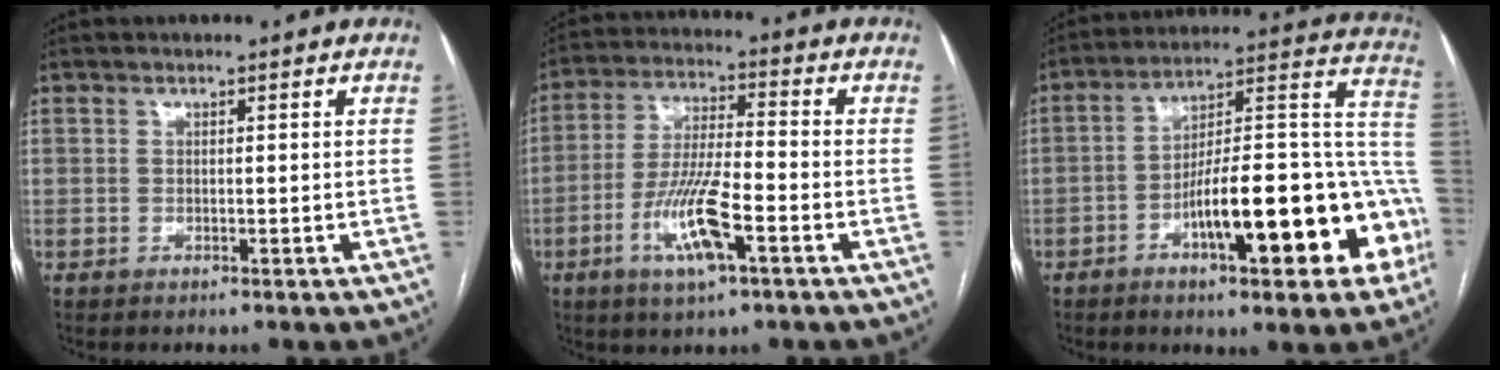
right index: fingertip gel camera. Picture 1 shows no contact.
{"total": 11.0, "force": [-4.6, 2.0, 9.8], "torque": [-0.197, -0.007, -0.083]}
{"total": 22.3, "force": [-7.9, 5.4, 20.2], "torque": [-0.220, 0.036, -0.104]}